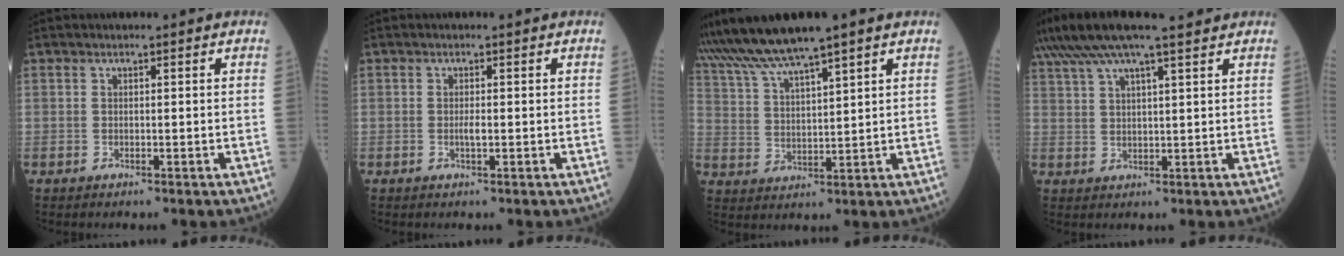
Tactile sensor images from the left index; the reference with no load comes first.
{"total": 1.0, "force": [-0.1, 0.2, 1.0], "torque": [-0.022, -0.001, -0.001]}
{"total": 10.6, "force": [8.9, -0.5, 5.7], "torque": [-0.120, 0.021, 0.170]}
{"total": 14.5, "force": [11.7, 1.3, 8.5], "torque": [-0.157, 0.047, 0.187]}